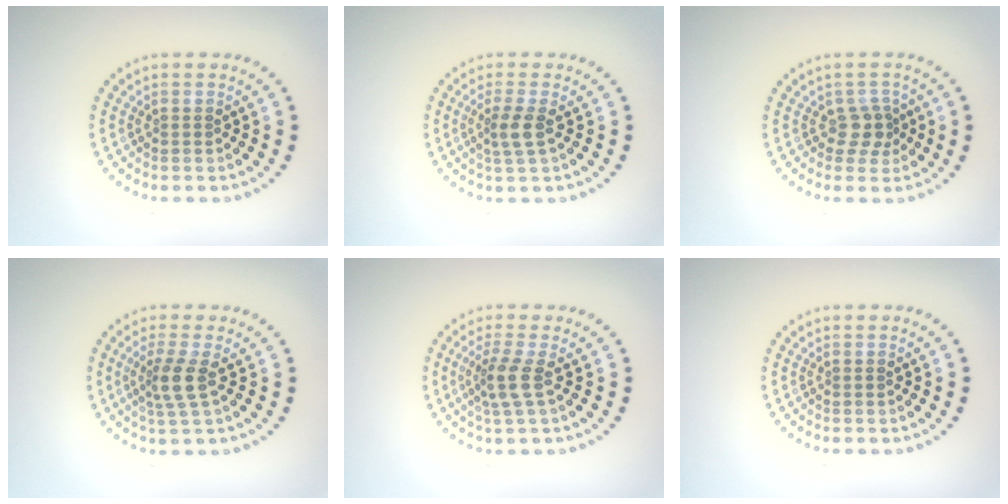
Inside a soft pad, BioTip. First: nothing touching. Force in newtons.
{"total": 2.1, "press": 1.7, "slide": 1.2}
{"total": 2.1, "press": 1.6, "slide": 1.3}
{"total": 2.6, "press": 2.1, "slide": 1.6}
{"total": 2.6, "press": 2.0, "slide": 1.7}
{"total": 0.0}